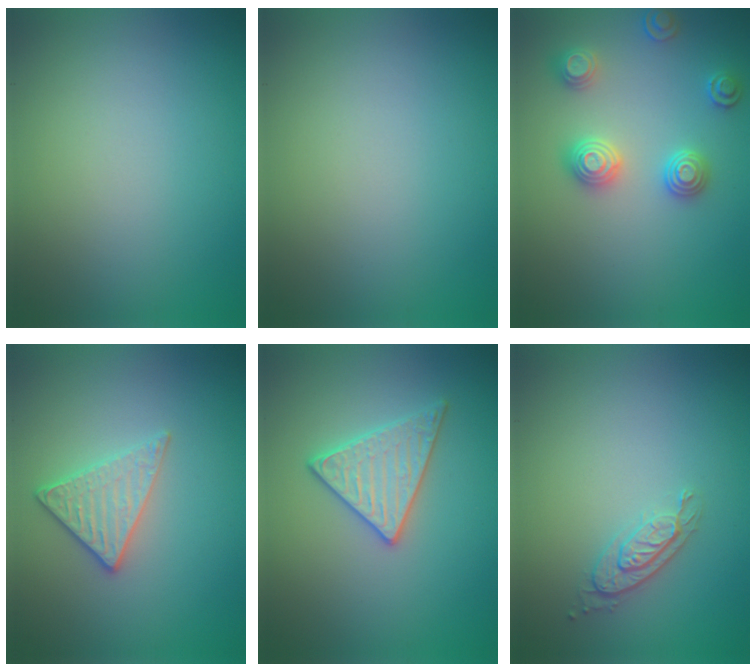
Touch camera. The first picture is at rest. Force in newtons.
{"total": 0.0}
{"total": 3.3, "press": 3.3, "slide": 0.3}
{"total": 2.9, "press": 2.6, "slide": 1.3}
{"total": 3.0, "press": 3.0, "slide": 0.1}
{"total": 2.0, "press": 1.8, "slide": 0.9}